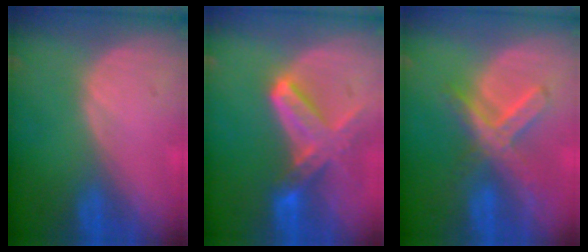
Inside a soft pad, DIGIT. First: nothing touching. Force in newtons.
{"total": 7.8, "press": 6.9, "slide": 3.6}
{"total": 7.2, "press": 6.3, "slide": 3.6}